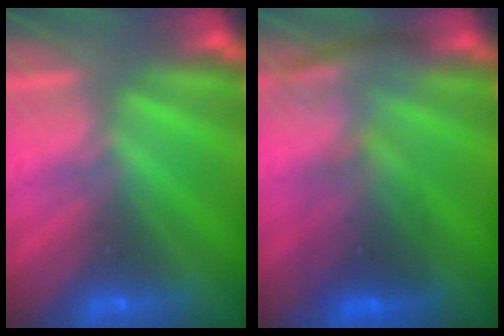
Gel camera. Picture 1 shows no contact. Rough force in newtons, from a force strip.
{"total": 2.7}